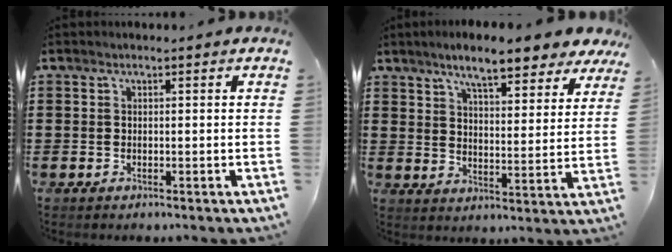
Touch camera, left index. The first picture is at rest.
{"total": 8.0, "force": [6.8, 1.1, 4.0], "torque": [-0.086, -0.026, 0.116]}